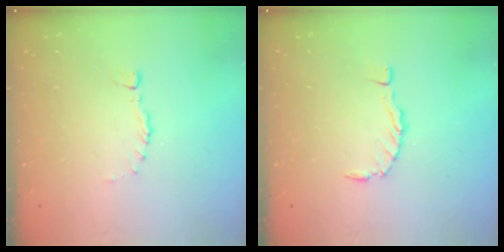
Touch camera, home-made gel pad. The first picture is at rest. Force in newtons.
{"total": 0.0}